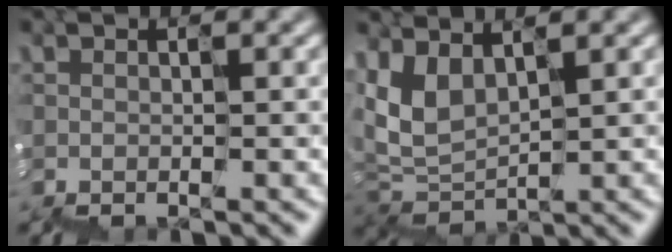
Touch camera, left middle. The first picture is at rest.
{"total": 3.2, "force": [2.8, 1.5, 0.5], "torque": [-0.058, 0.008, 0.061]}